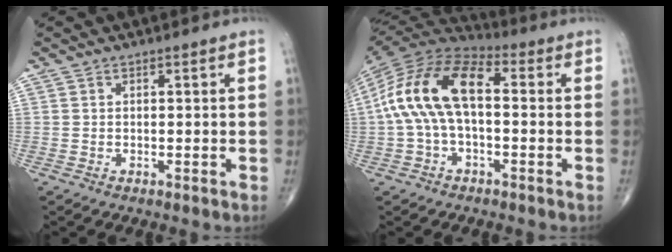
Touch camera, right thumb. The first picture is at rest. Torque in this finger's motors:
{"motor_torque": [2.19, 2.19, 0.43, -0.14, 0.17]}